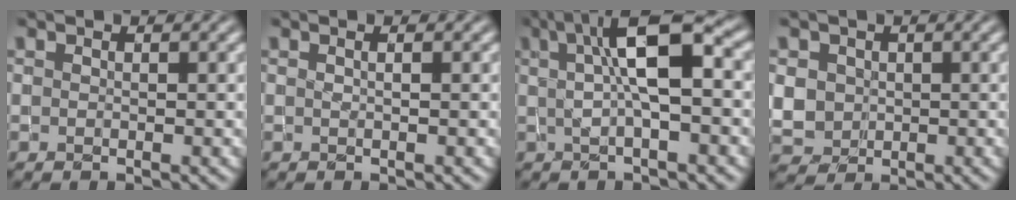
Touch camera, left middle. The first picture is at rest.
{"total": 0.7, "force": [0.2, 0.3, 0.6], "torque": [-0.004, -0.009, -0.001]}
{"total": 7.2, "force": [1.3, 2.1, 6.8], "torque": [-0.109, 0.014, 0.015]}
{"total": 3.1, "force": [0.1, 3.0, 1.0], "torque": [-0.037, -0.003, 0.010]}